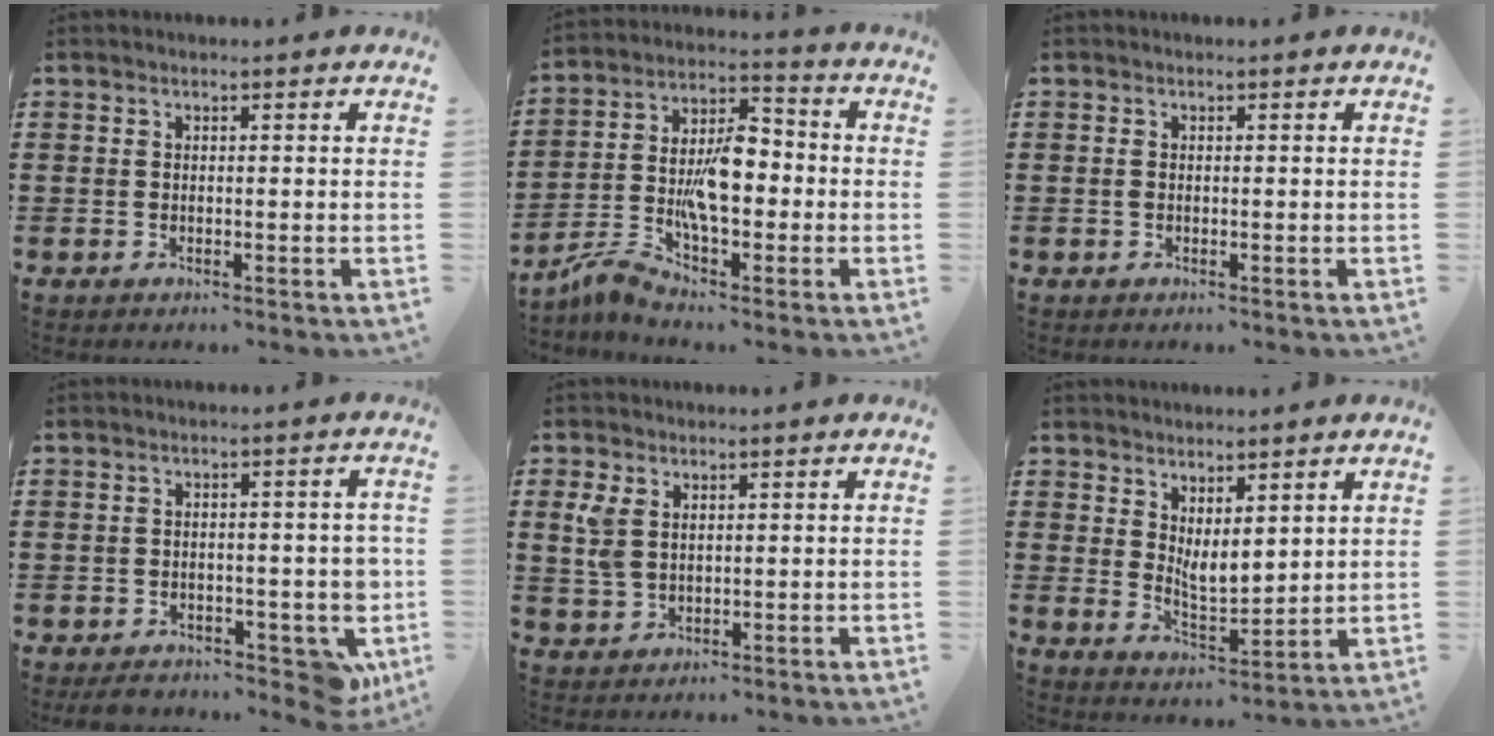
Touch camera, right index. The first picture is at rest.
{"total": 9.5, "force": [-3.5, 4.1, 7.8], "torque": [-0.174, 0.004, -0.068]}
{"total": 0.8, "force": [-0.1, 0.4, 0.7], "torque": [-0.024, -0.002, -0.005]}
{"total": 6.2, "force": [-3.4, 3.5, 3.9], "torque": [-0.046, 0.006, -0.059]}
{"total": 3.8, "force": [1.6, 2.4, 2.4], "torque": [-0.064, 0.005, 0.027]}
{"total": 4.3, "force": [3.2, 1.8, 2.2], "torque": [-0.054, -0.010, 0.060]}